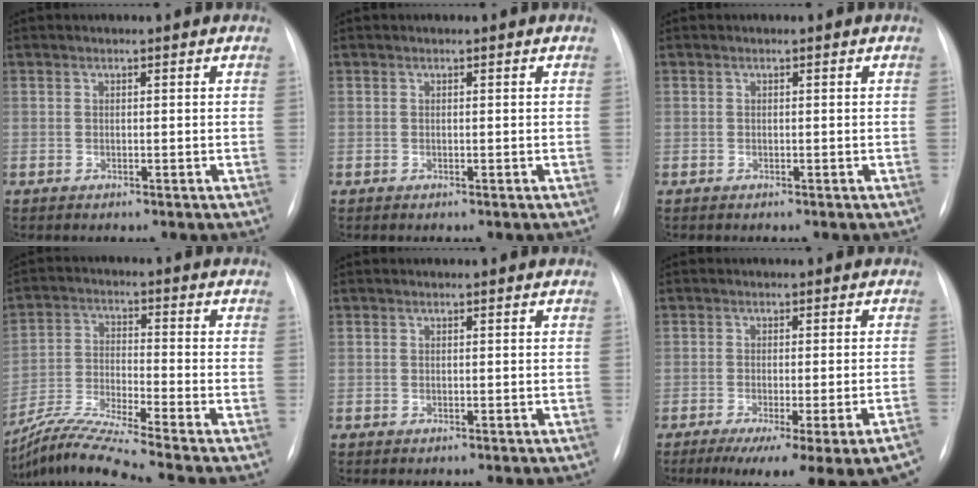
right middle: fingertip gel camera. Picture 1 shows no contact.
{"total": 0.0}
{"total": 0.0}
{"total": 11.9, "force": [-10.4, -2.4, 5.2], "torque": [-0.111, -0.025, -0.192]}
{"total": 0.0}
{"total": 15.6, "force": [-11.8, 0.4, 10.3], "torque": [-0.083, -0.027, -0.150]}